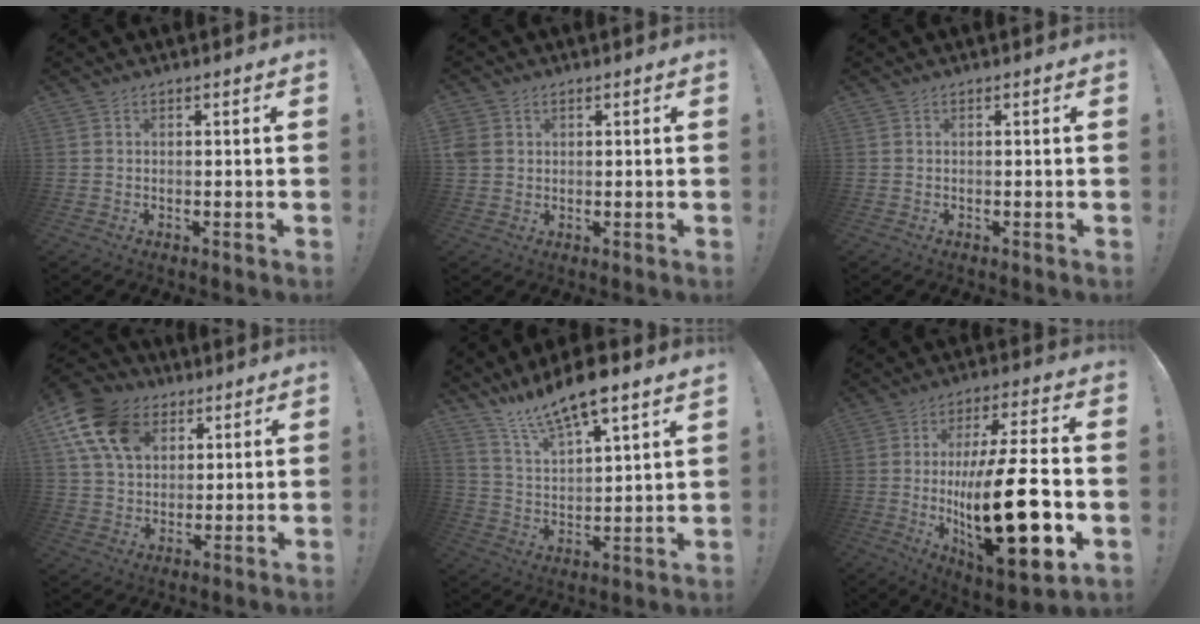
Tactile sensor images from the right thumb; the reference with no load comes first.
{"total": 3.3, "force": [1.2, 2.8, 1.3], "torque": [-0.028, -0.002, 0.023]}
{"total": 0.0}
{"total": 16.5, "force": [7.3, 11.9, 8.9], "torque": [-0.148, -0.027, 0.142]}
{"total": 11.9, "force": [10.5, 1.4, 5.4], "torque": [-0.106, -0.087, 0.183]}
{"total": 26.3, "force": [-3.2, 8.9, 24.5], "torque": [-0.424, 0.000, -0.049]}